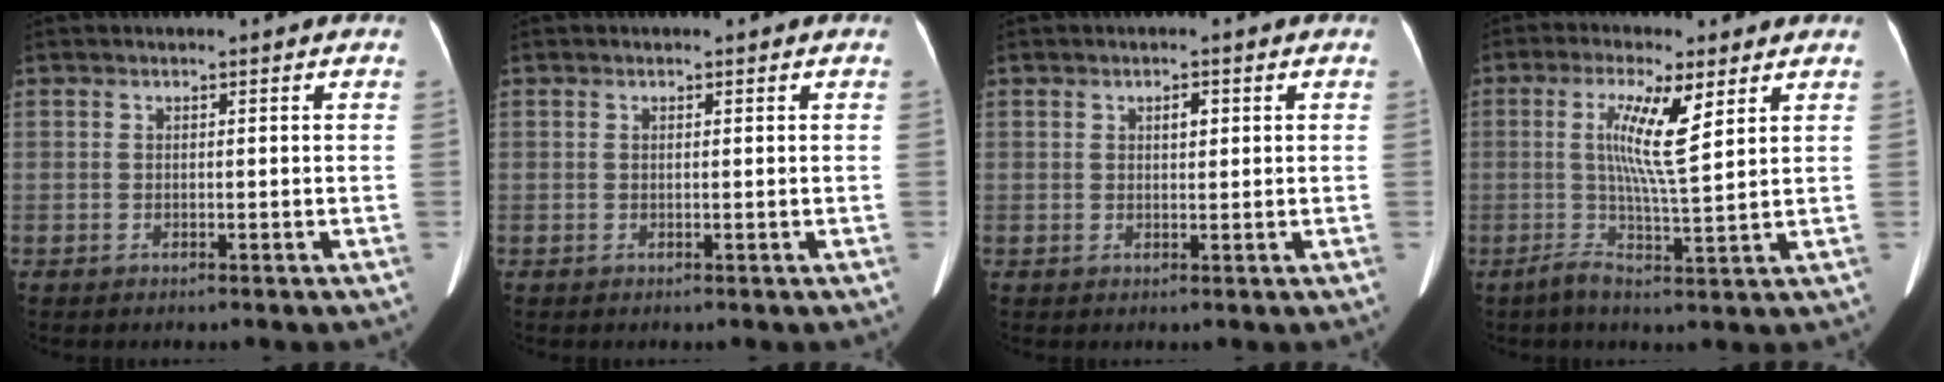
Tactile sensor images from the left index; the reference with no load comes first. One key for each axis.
{"total": 0.0}
{"total": 1.2, "fx": 0.1, "fy": 0.6, "fz": 1.0, "tx": -0.013, "ty": -0.005, "tz": 0.006}
{"total": 6.9, "fx": 1.4, "fy": -0.5, "fz": 6.7, "tx": -0.123, "ty": -0.003, "tz": 0.032}